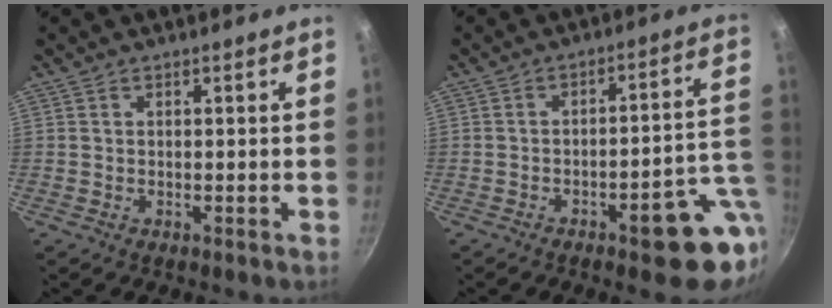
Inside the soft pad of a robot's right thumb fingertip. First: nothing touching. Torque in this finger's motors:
{"motor_torque": [1.86, 1.13, 1.24, -0.87, 0.13]}